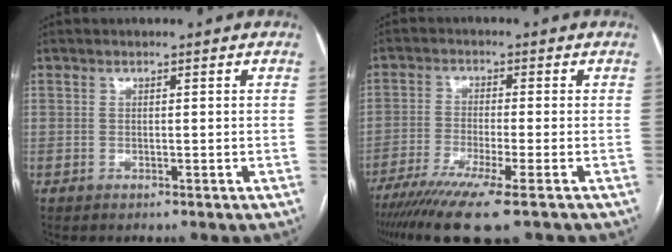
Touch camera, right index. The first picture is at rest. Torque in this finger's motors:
{"motor_torque": [1.06, -1.08, 0.83, 0.18]}